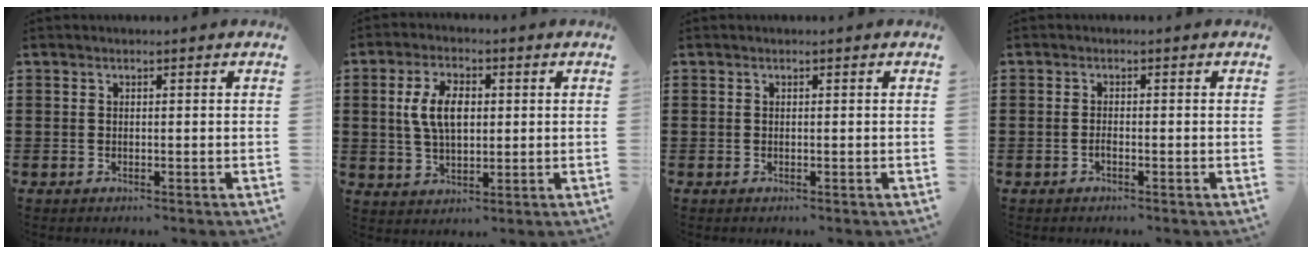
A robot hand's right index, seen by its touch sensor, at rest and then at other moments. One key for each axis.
{"total": 7.0, "fx": 0.9, "fy": 3.7, "fz": 5.9, "tx": -0.134, "ty": 0.009, "tz": 0.010}
{"total": 0.0}
{"total": 0.9, "fx": -0.5, "fy": 0.2, "fz": 0.7, "tx": -0.015, "ty": -0.005, "tz": -0.008}